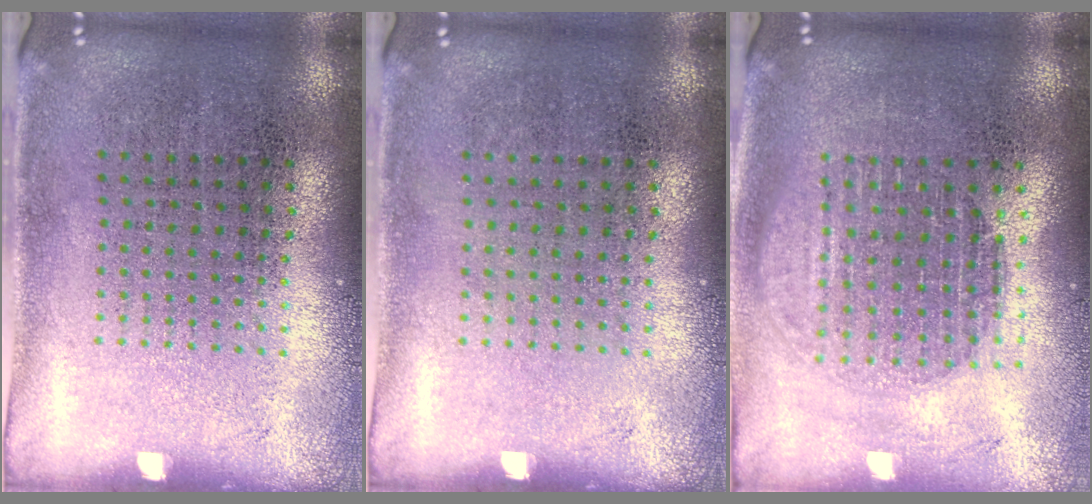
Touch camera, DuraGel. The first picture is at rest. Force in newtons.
{"total": 0.0}
{"total": 1.6, "press": 1.3, "slide": 0.9}